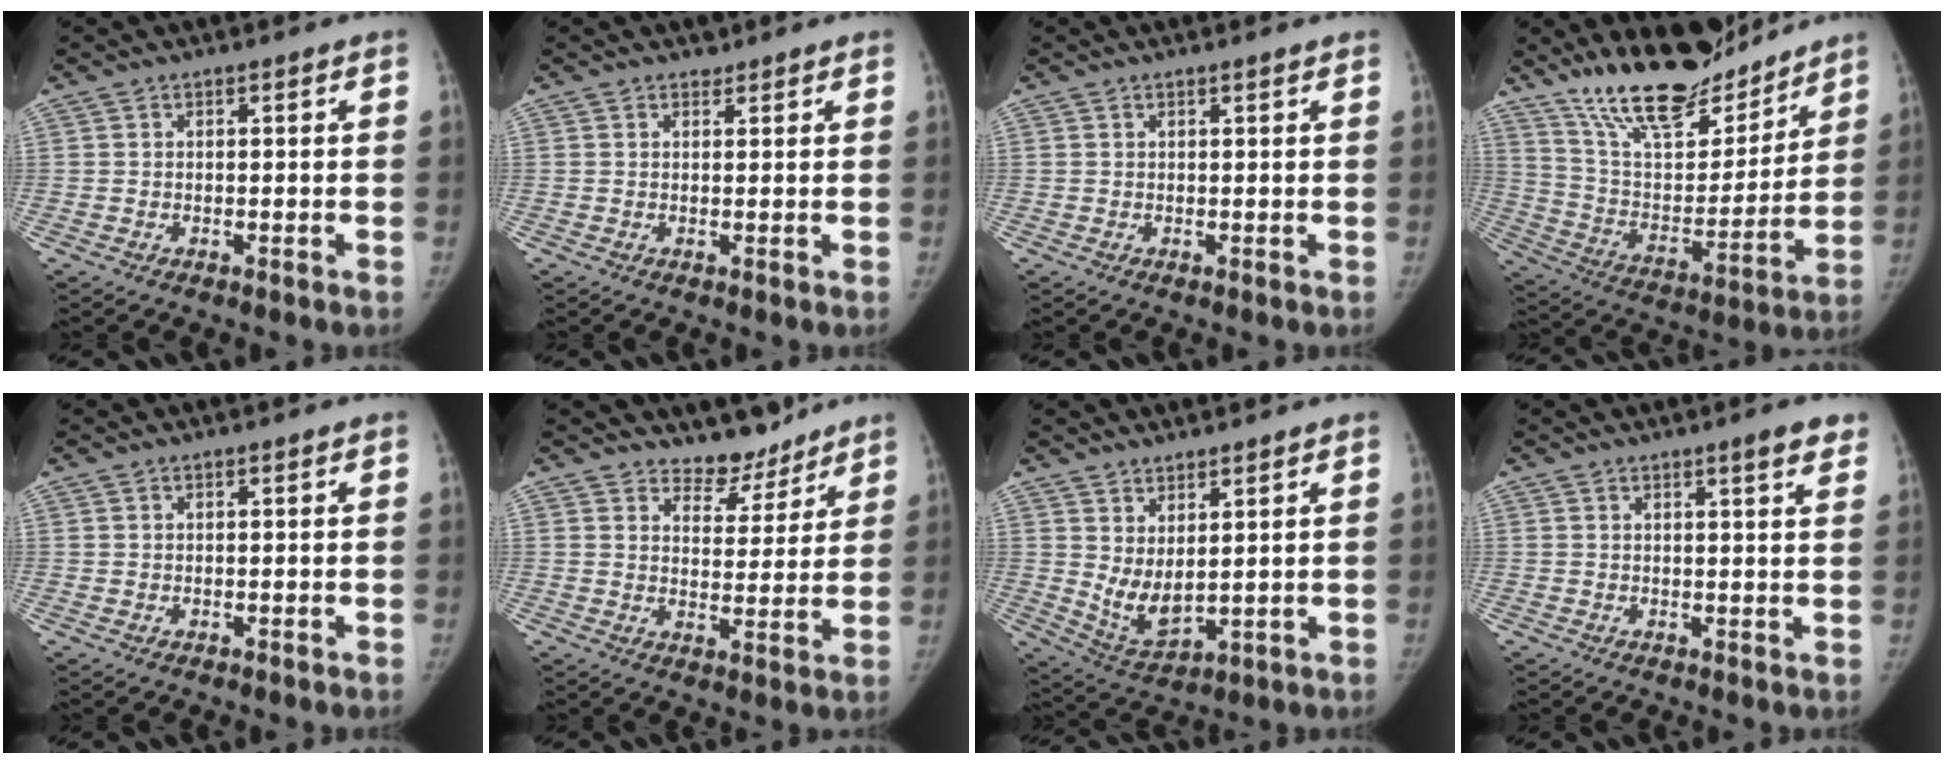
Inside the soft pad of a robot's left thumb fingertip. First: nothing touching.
{"total": 1.1, "force": [0.9, 0.6, 0.0], "torque": [0.007, -0.008, 0.010]}
{"total": 0.9, "force": [0.8, 0.0, 0.5], "torque": [-0.006, 0.000, 0.014]}
{"total": 21.1, "force": [17.3, 7.0, 9.7], "torque": [-0.119, -0.101, 0.299]}
{"total": 0.5, "force": [0.5, 0.2, 0.1], "torque": [0.000, -0.003, 0.008]}
{"total": 6.5, "force": [5.9, 2.7, 0.3], "torque": [0.025, -0.055, 0.097]}
{"total": 7.8, "force": [3.1, 3.4, 6.3], "torque": [-0.109, -0.038, 0.074]}
{"total": 4.3, "force": [3.0, 0.6, 3.0], "torque": [-0.029, -0.013, 0.036]}